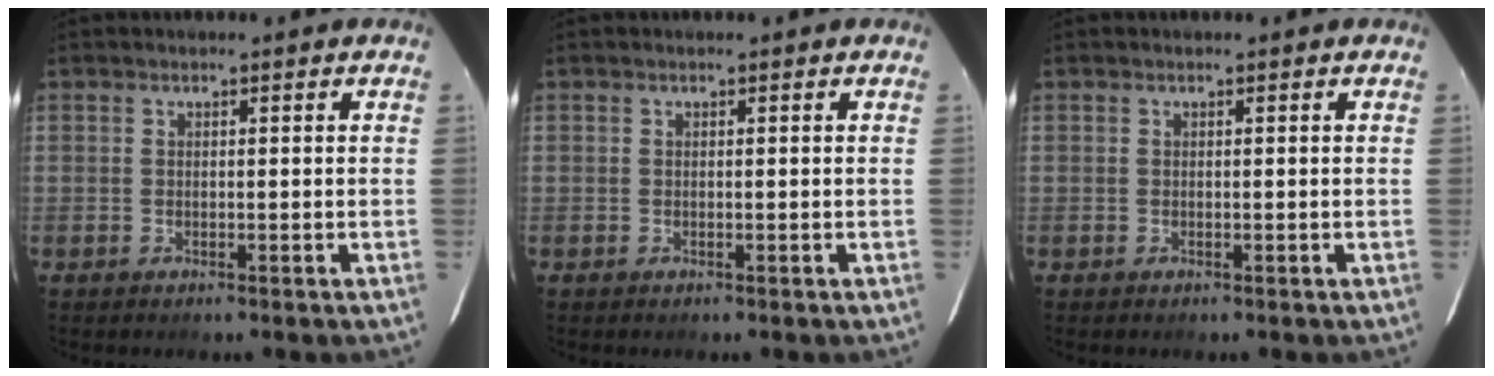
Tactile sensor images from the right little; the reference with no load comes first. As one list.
[{"total": 0.0}, {"total": 0.0}]